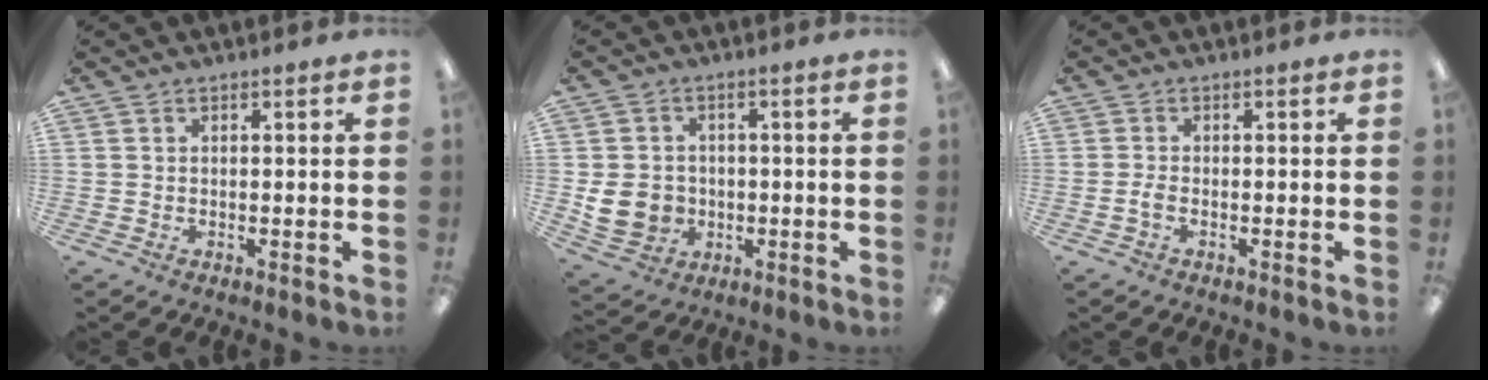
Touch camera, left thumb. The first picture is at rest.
{"total": 7.9, "force": [-1.2, 7.2, 3.0], "torque": [-0.064, 0.014, -0.017]}
{"total": 1.6, "force": [-0.7, 0.8, 1.2], "torque": [-0.030, -0.001, -0.014]}